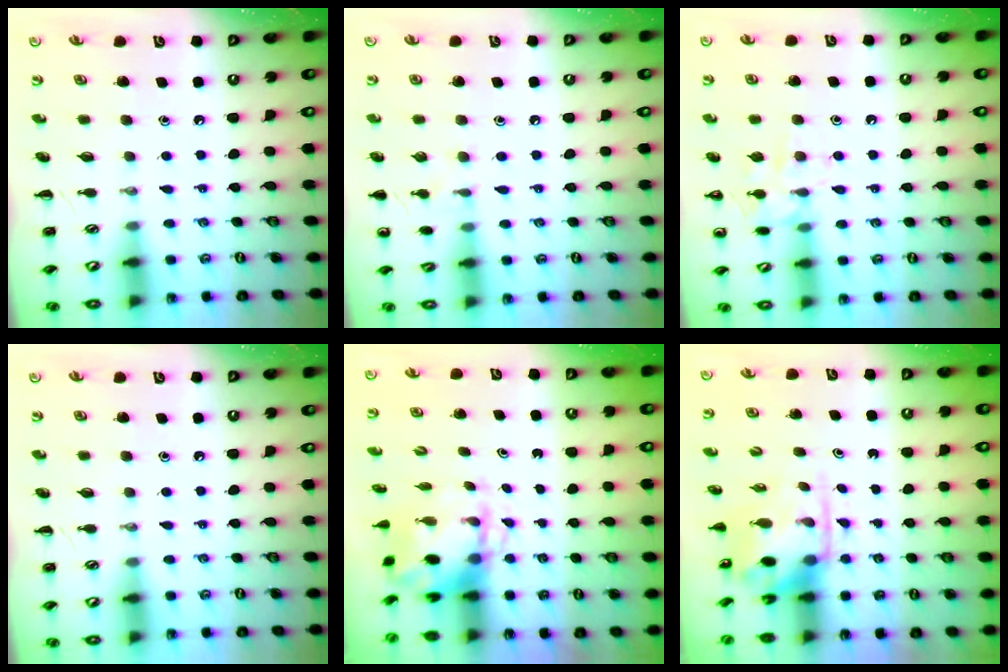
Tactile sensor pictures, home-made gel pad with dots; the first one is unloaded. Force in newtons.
{"total": 6.2, "press": 5.9, "slide": 1.9}
{"total": 9.8, "press": 9.8, "slide": 1.0}
{"total": 0.0}
{"total": 4.3, "press": 4.3, "slide": 0.6}
{"total": 3.7, "press": 3.7, "slide": 0.6}